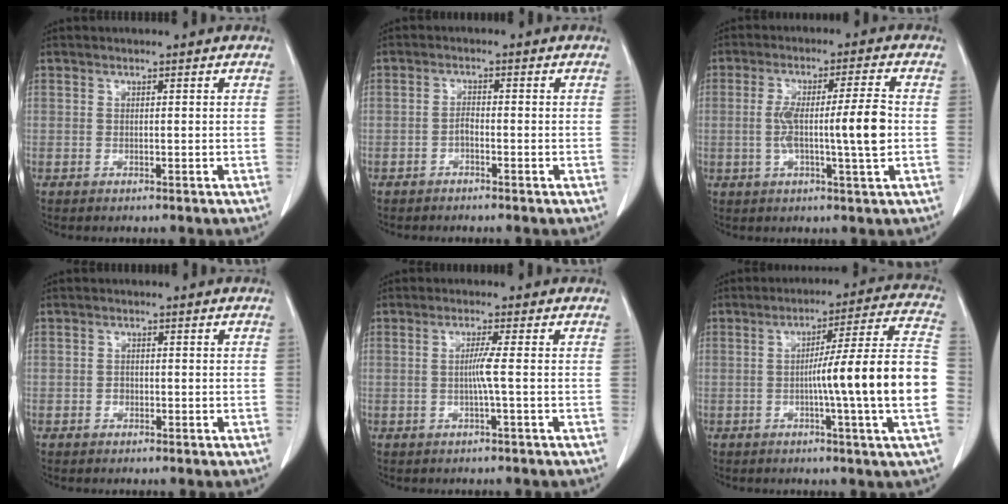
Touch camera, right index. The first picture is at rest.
{"total": 1.4, "force": [-0.9, 0.4, 0.9], "torque": [-0.015, 0.004, -0.018]}
{"total": 9.3, "force": [-0.8, 0.0, 9.2], "torque": [-0.161, 0.008, -0.015]}
{"total": 1.0, "force": [-0.4, 0.8, 0.3], "torque": [-0.001, 0.005, -0.010]}
{"total": 2.5, "force": [-0.4, -0.8, 2.3], "torque": [-0.045, -0.001, -0.008]}
{"total": 15.8, "force": [-2.6, -1.7, 15.5], "torque": [-0.225, 0.009, -0.048]}